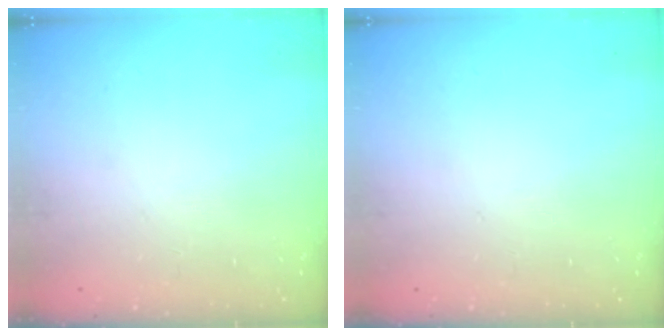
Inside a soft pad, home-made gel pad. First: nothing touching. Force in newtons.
{"total": 0.0}